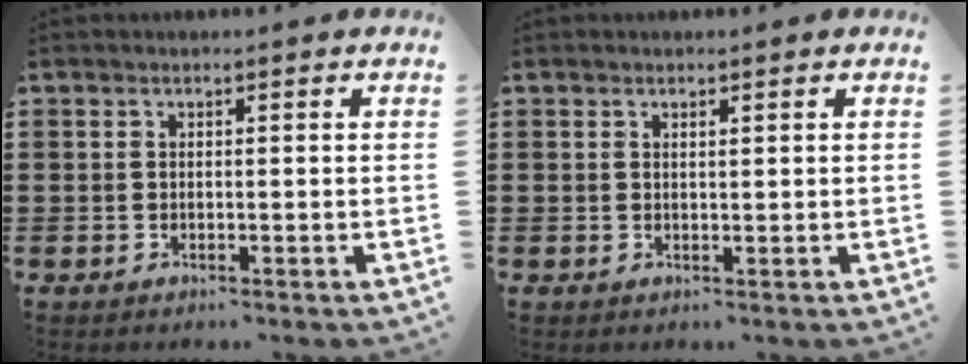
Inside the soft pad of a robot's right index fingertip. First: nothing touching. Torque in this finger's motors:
{"motor_torque": [-0.11, 0.42, 0.05, -0.01]}